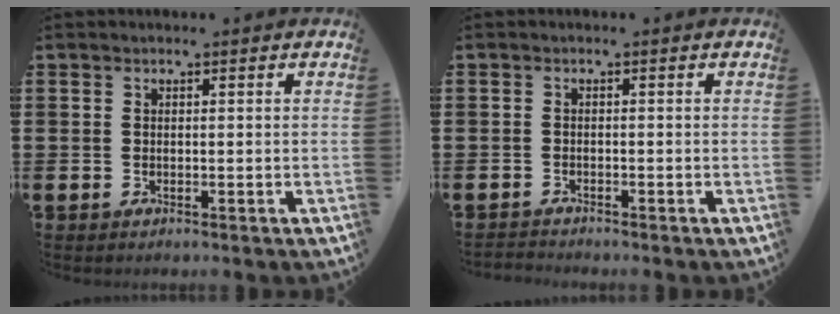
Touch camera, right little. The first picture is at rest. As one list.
[{"total": 0.8, "force": [-0.8, 0.0, 0.0], "torque": [-0.002, -0.001, -0.017]}]